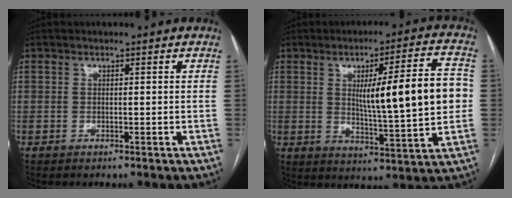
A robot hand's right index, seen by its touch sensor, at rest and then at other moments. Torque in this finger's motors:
{"motor_torque": [0.82, 0.33, 0.54, 0.14]}